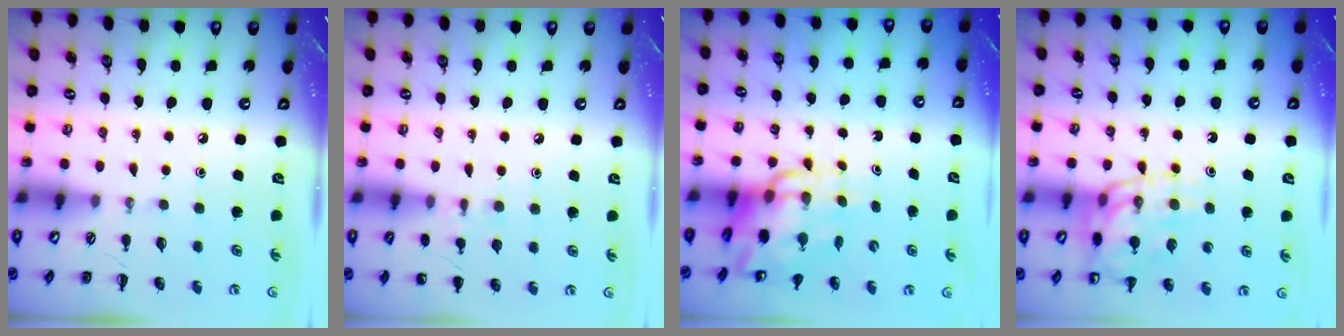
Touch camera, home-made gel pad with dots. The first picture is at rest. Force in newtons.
{"total": 6.3, "press": 6.1, "slide": 1.7}
{"total": 12.1, "press": 11.6, "slide": 3.3}
{"total": 14.0, "press": 13.8, "slide": 2.4}